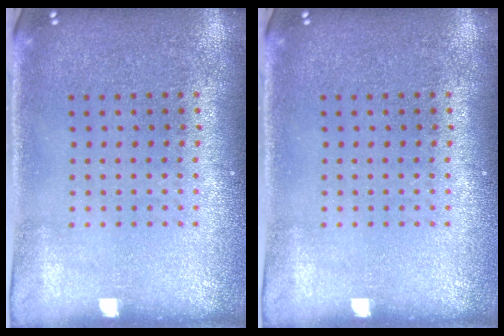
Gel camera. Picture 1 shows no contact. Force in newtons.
{"total": 0.0}